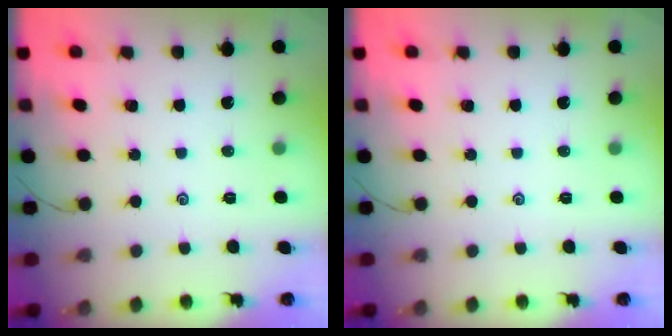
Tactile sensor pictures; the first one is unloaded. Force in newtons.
{"total": 0.0}